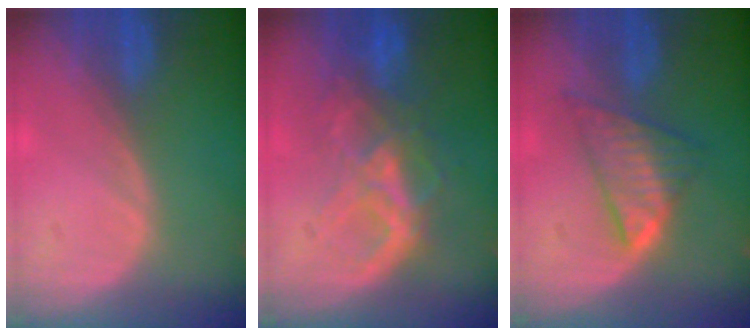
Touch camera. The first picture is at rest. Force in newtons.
{"total": 8.8, "press": 7.6, "slide": 4.4}
{"total": 5.9, "press": 5.9, "slide": 0.1}